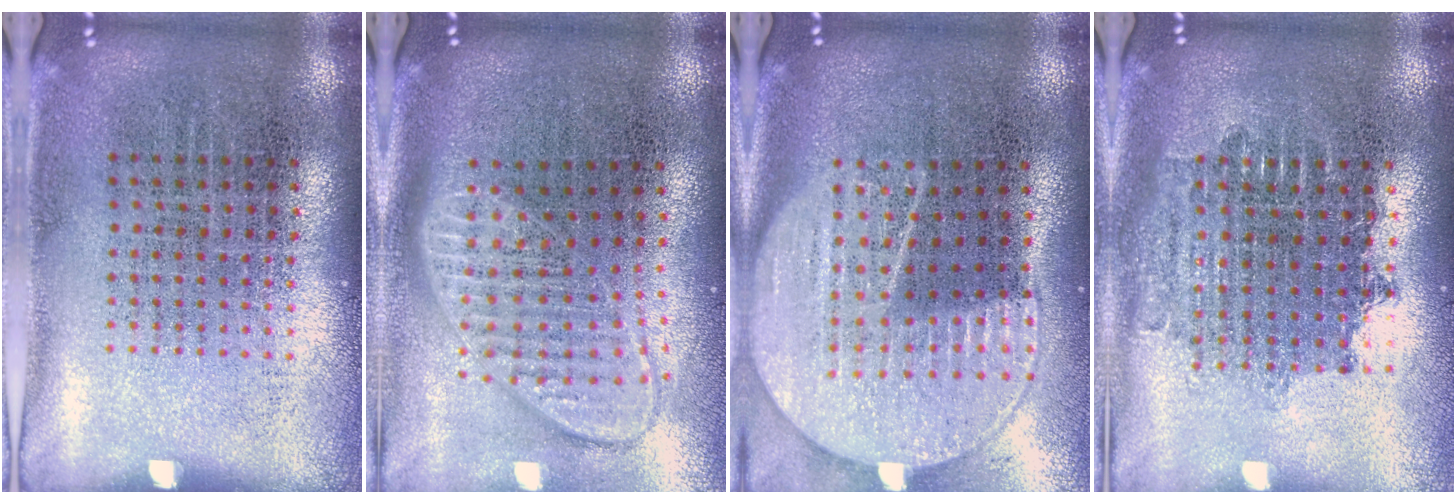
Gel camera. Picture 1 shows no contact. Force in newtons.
{"total": 1.9, "press": 1.5, "slide": 1.1}
{"total": 2.1, "press": 1.9, "slide": 0.9}
{"total": 1.7, "press": 1.4, "slide": 1.0}